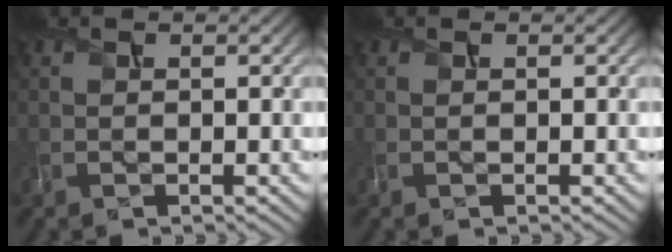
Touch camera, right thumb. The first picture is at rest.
{"total": 0.0}